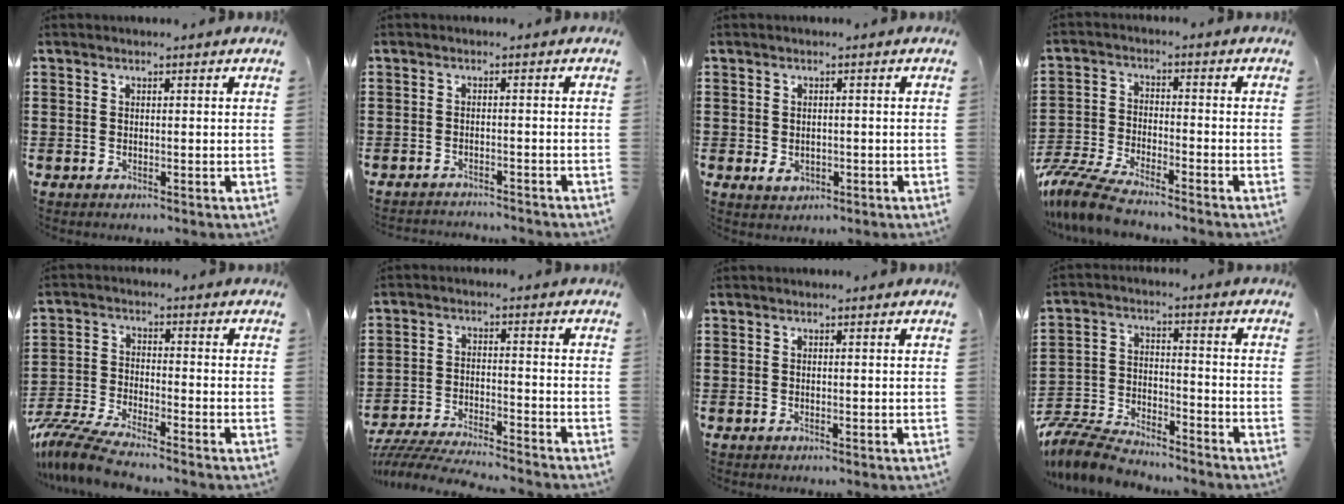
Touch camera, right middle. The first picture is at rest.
{"total": 1.7, "force": [-1.7, 0.0, 0.0], "torque": [-0.005, 0.002, -0.035]}
{"total": 1.8, "force": [-0.3, 1.2, 1.3], "torque": [-0.026, -0.004, -0.010]}
{"total": 7.3, "force": [-6.7, 0.8, 2.8], "torque": [-0.078, -0.004, -0.135]}
{"total": 6.5, "force": [-6.1, 0.3, 2.4], "torque": [-0.069, -0.011, -0.123]}
{"total": 5.3, "force": [-5.1, 0.1, 1.2], "torque": [-0.033, -0.006, -0.106]}
{"total": 0.0}
{"total": 8.2, "force": [-7.9, 1.4, 1.5], "torque": [-0.038, 0.012, -0.159]}